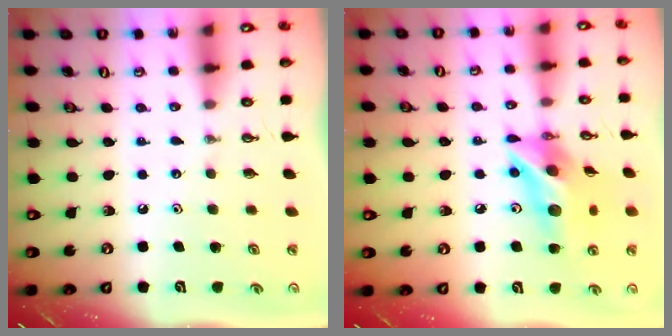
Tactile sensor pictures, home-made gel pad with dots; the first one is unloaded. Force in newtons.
{"total": 14.7, "press": 14.7, "slide": 1.3}